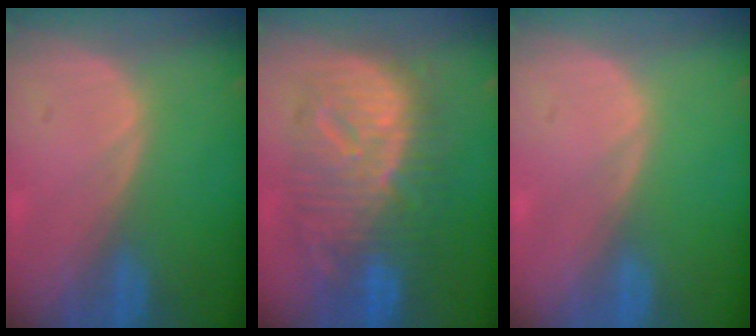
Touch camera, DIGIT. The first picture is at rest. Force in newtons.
{"total": 12.5, "press": 12.4, "slide": 1.1}
{"total": 0.0}